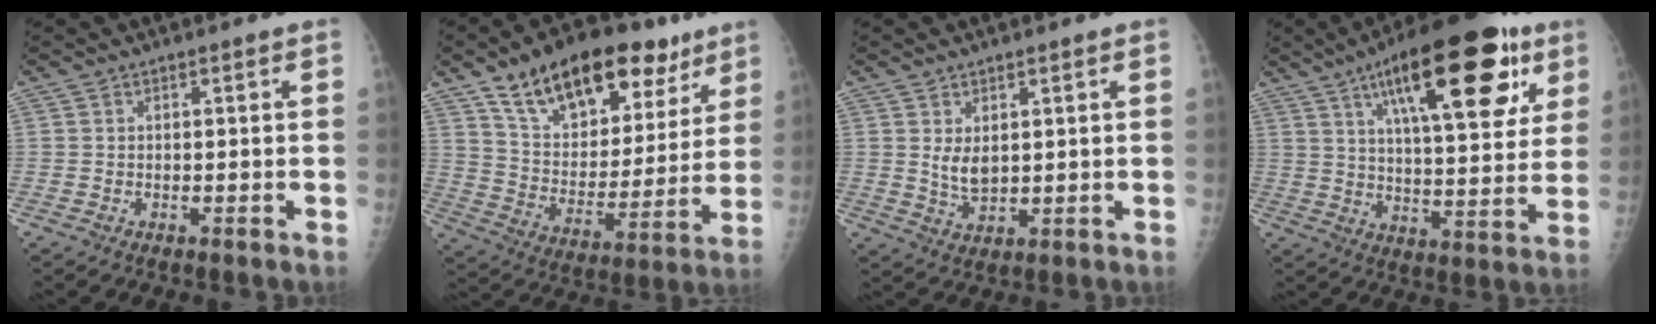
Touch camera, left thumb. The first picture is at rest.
{"total": 25.2, "force": [15.2, 13.1, 15.3], "torque": [-0.198, -0.033, 0.249]}
{"total": 4.3, "force": [1.2, 2.6, 3.2], "torque": [-0.048, -0.016, 0.029]}
{"total": 25.6, "force": [12.3, 8.9, 20.7], "torque": [-0.281, -0.021, 0.185]}